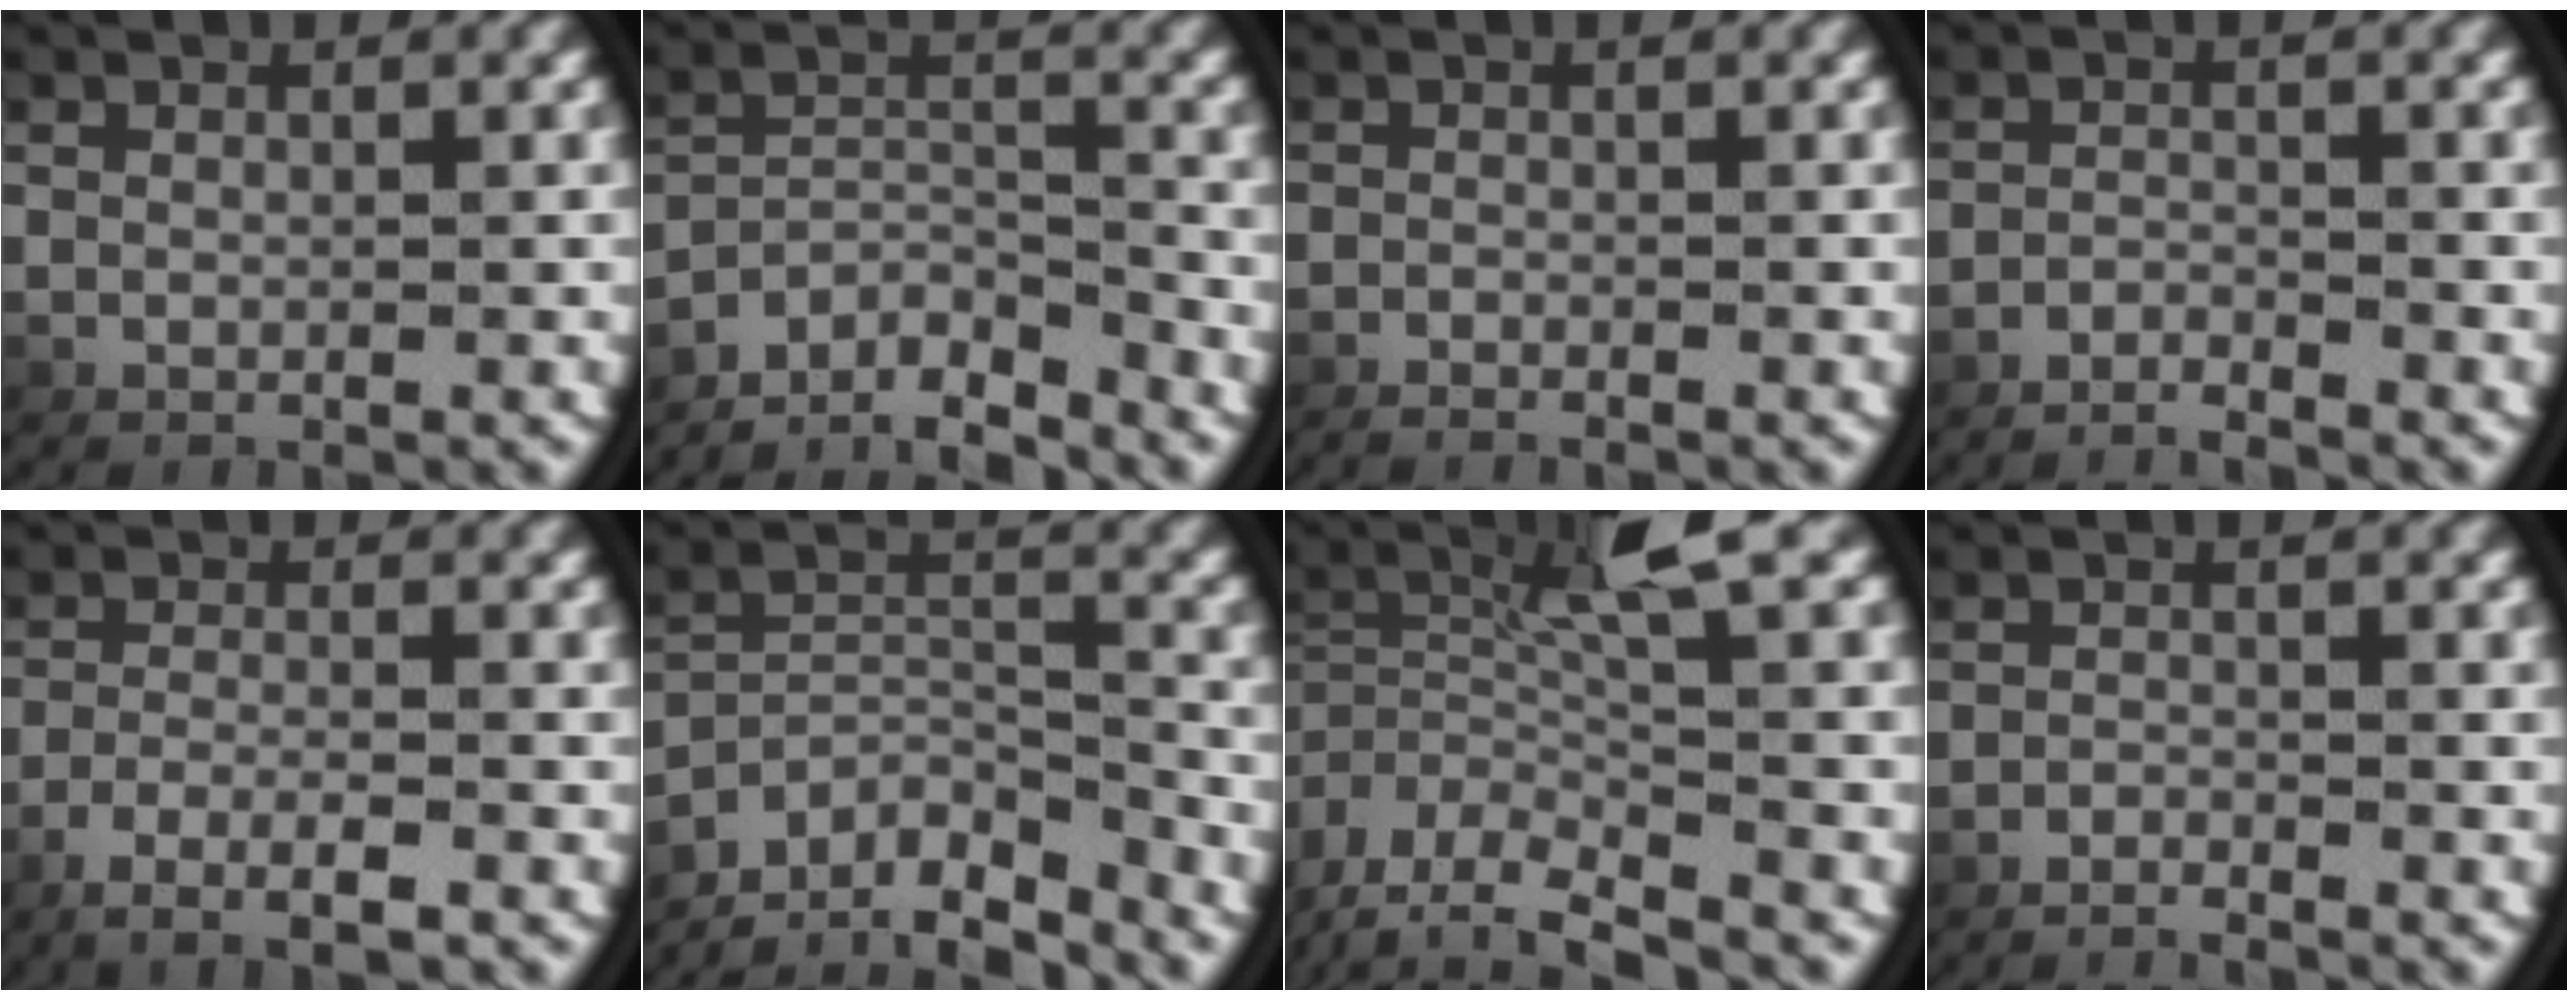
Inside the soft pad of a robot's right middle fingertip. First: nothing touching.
{"total": 9.2, "force": [-8.5, 2.7, 2.6], "torque": [-0.035, -0.026, -0.131]}
{"total": 1.8, "force": [-1.8, 0.2, 0.4], "torque": [-0.011, 0.001, -0.032]}
{"total": 4.9, "force": [-4.8, 0.4, 0.7], "torque": [-0.009, -0.008, -0.078]}
{"total": 4.5, "force": [-2.8, 0.8, 3.5], "torque": [-0.062, -0.008, -0.039]}
{"total": 10.5, "force": [-8.5, 4.5, 4.3], "torque": [-0.072, -0.039, -0.124]}
{"total": 6.9, "force": [-0.3, 3.3, 6.0], "torque": [-0.118, 0.005, -0.007]}
{"total": 3.9, "force": [-3.8, 0.3, 0.6], "torque": [-0.015, -0.004, -0.064]}